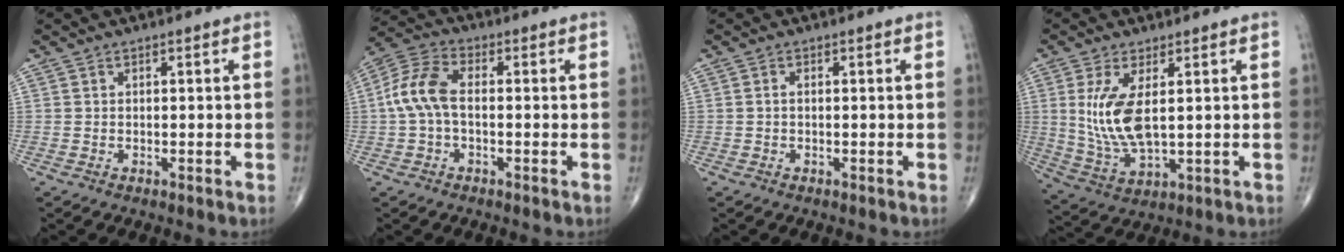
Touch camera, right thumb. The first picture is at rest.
{"total": 8.6, "force": [-0.4, 4.8, 7.1], "torque": [-0.156, 0.027, -0.015]}
{"total": 0.6, "force": [-0.1, 0.3, 0.5], "torque": [-0.012, -0.001, -0.003]}
{"total": 10.5, "force": [1.8, 4.3, 9.3], "torque": [-0.199, -0.017, 0.049]}